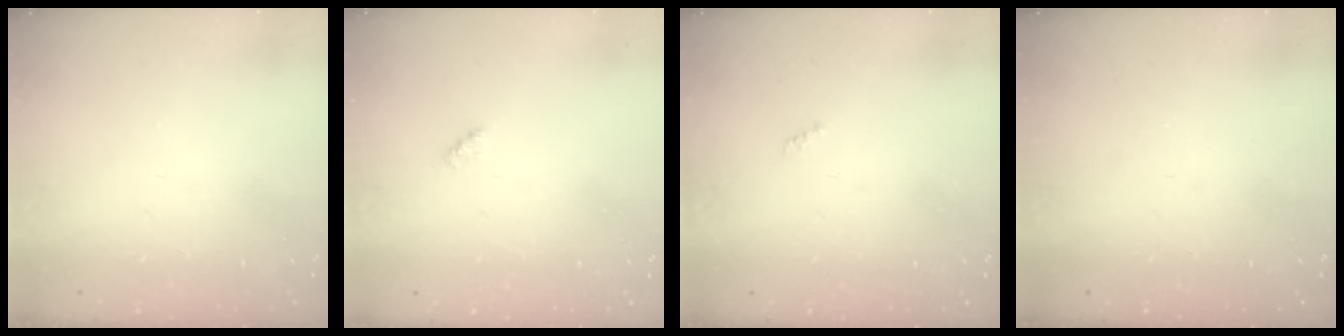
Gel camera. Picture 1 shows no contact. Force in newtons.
{"total": 2.4, "press": 2.4, "slide": 0.4}
{"total": 0.0}
{"total": 0.0}